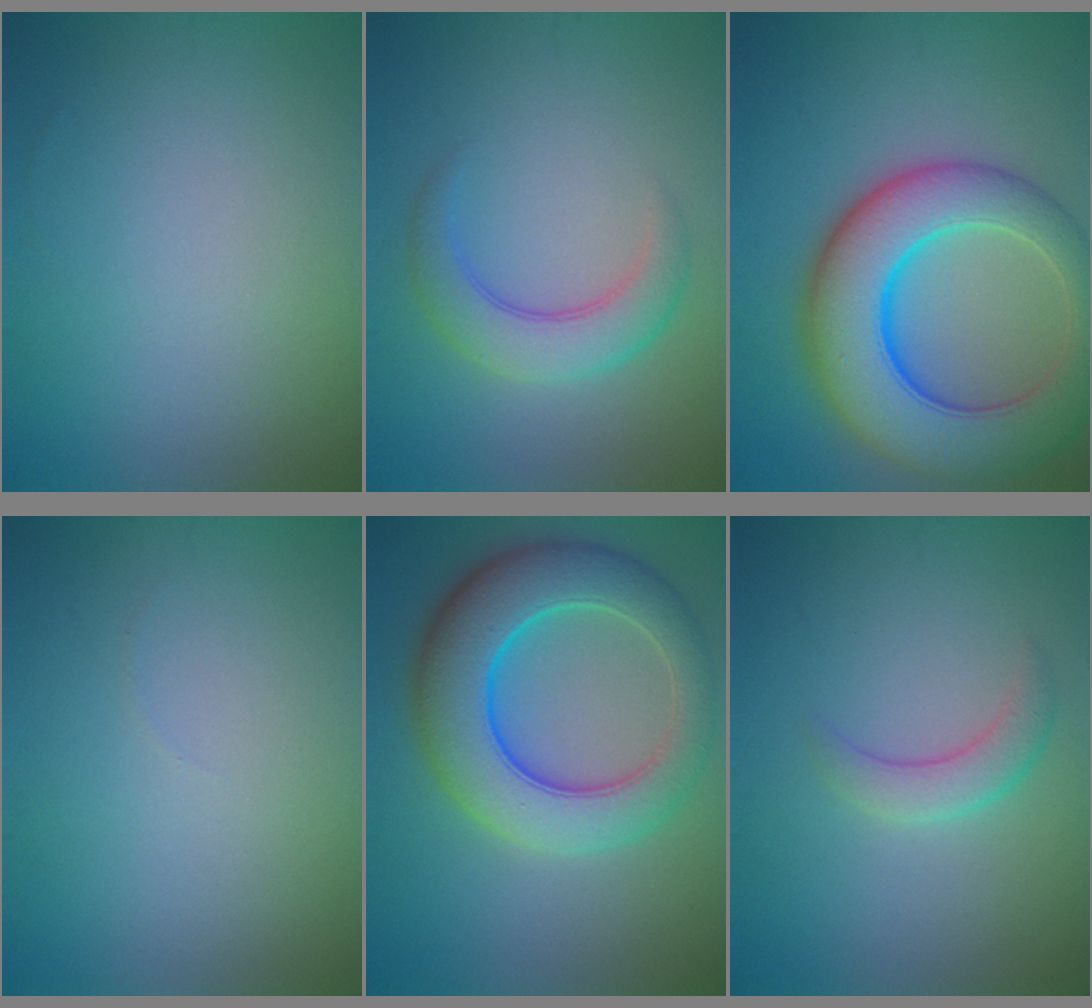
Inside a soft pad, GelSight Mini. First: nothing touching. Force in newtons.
{"total": 3.9, "press": 3.9, "slide": 0.2}
{"total": 10.8, "press": 10.8, "slide": 0.6}
{"total": 0.0}
{"total": 9.4, "press": 9.4, "slide": 0.2}
{"total": 2.3, "press": 2.3, "slide": 0.0}